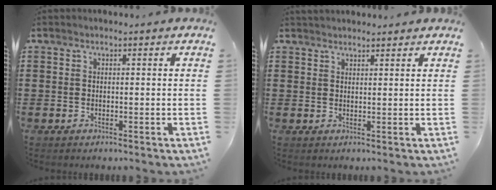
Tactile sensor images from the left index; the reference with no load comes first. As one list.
[{"total": 1.6, "force": [1.5, 0.3, 0.2], "torque": [-0.006, 0.003, 0.030]}]